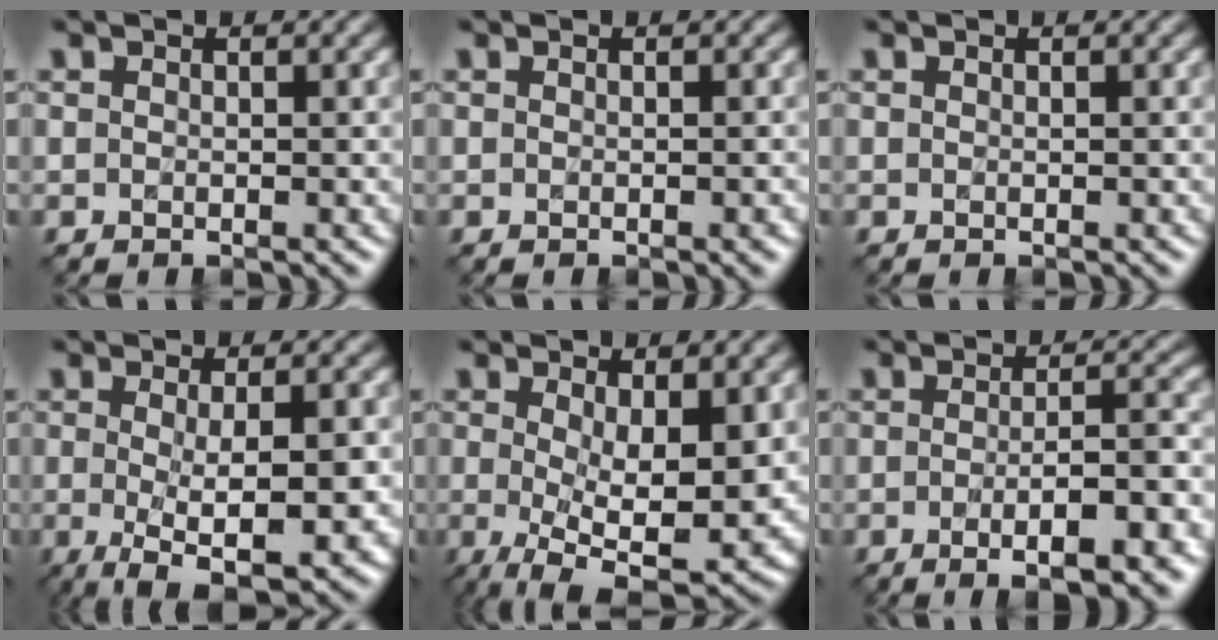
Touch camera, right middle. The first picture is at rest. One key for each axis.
{"total": 0.7, "fx": -0.3, "fy": 0.1, "fz": 0.6, "tx": -0.007, "ty": 0.001, "tz": -0.003}
{"total": 0.0}
{"total": 7.5, "fx": -1.3, "fy": 2.1, "fz": 7.1, "tx": -0.118, "ty": -0.022, "tz": -0.011}
{"total": 10.1, "fx": -0.5, "fy": 4.1, "fz": 9.2, "tx": -0.155, "ty": -0.026, "tz": 0.004}
{"total": 6.5, "fx": -2.2, "fy": 1.8, "fz": 5.9, "tx": -0.072, "ty": 0.000, "tz": -0.025}